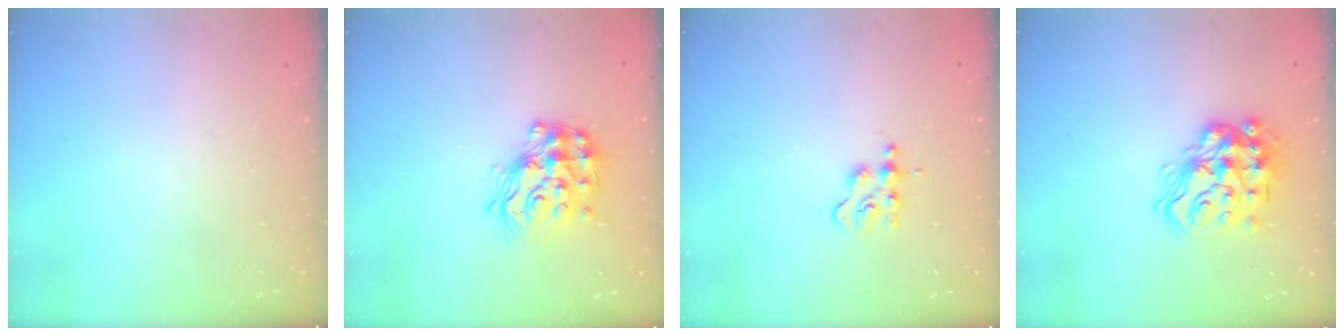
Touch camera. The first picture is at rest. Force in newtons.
{"total": 16.7, "press": 16.6, "slide": 1.1}
{"total": 2.9, "press": 2.9, "slide": 0.4}
{"total": 17.6, "press": 17.5, "slide": 1.9}